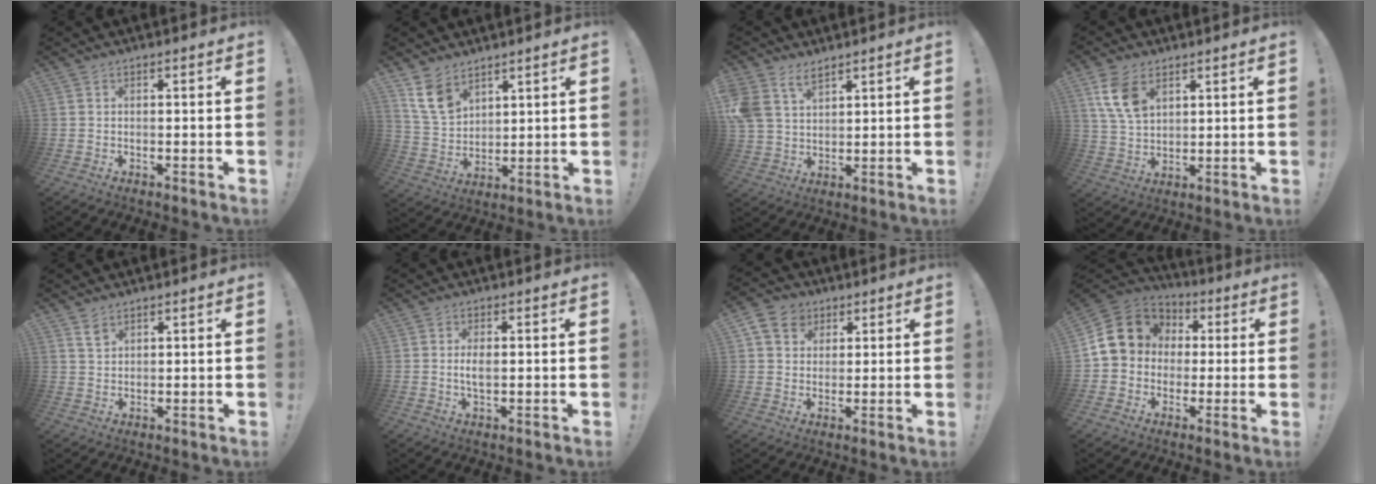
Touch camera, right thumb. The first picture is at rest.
{"total": 10.7, "force": [7.2, 6.6, 4.4], "torque": [-0.082, -0.037, 0.143]}
{"total": 8.4, "force": [5.7, 4.9, 3.7], "torque": [-0.081, -0.023, 0.114]}
{"total": 10.1, "force": [5.1, 6.2, 6.0], "torque": [-0.119, -0.010, 0.101]}
{"total": 3.1, "force": [2.3, 1.7, 1.3], "torque": [-0.005, -0.019, 0.040]}
{"total": 3.1, "force": [0.1, 1.4, 2.8], "torque": [-0.048, -0.005, -0.004]}
{"total": 8.3, "force": [3.7, 6.8, 3.0], "torque": [-0.047, -0.011, 0.075]}
{"total": 15.5, "force": [3.2, 13.1, 7.7], "torque": [-0.118, 0.005, 0.076]}